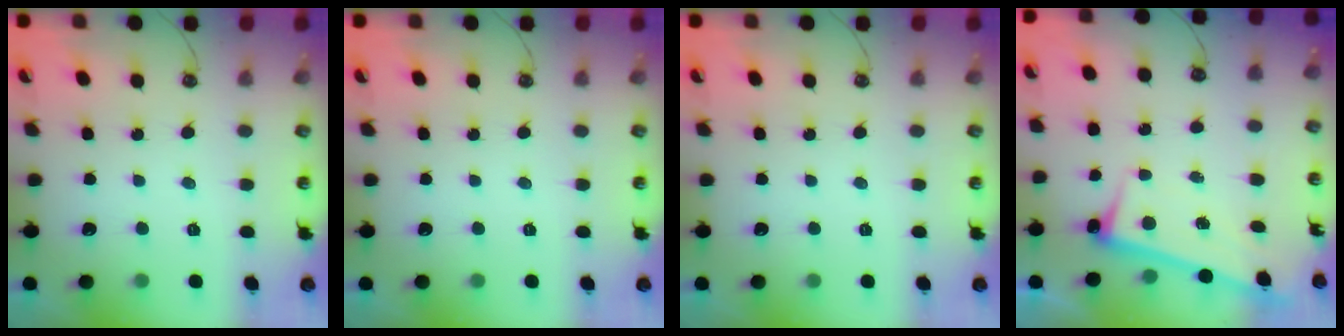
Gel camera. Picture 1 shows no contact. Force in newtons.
{"total": 0.0}
{"total": 0.0}
{"total": 2.5, "press": 2.5, "slide": 0.7}